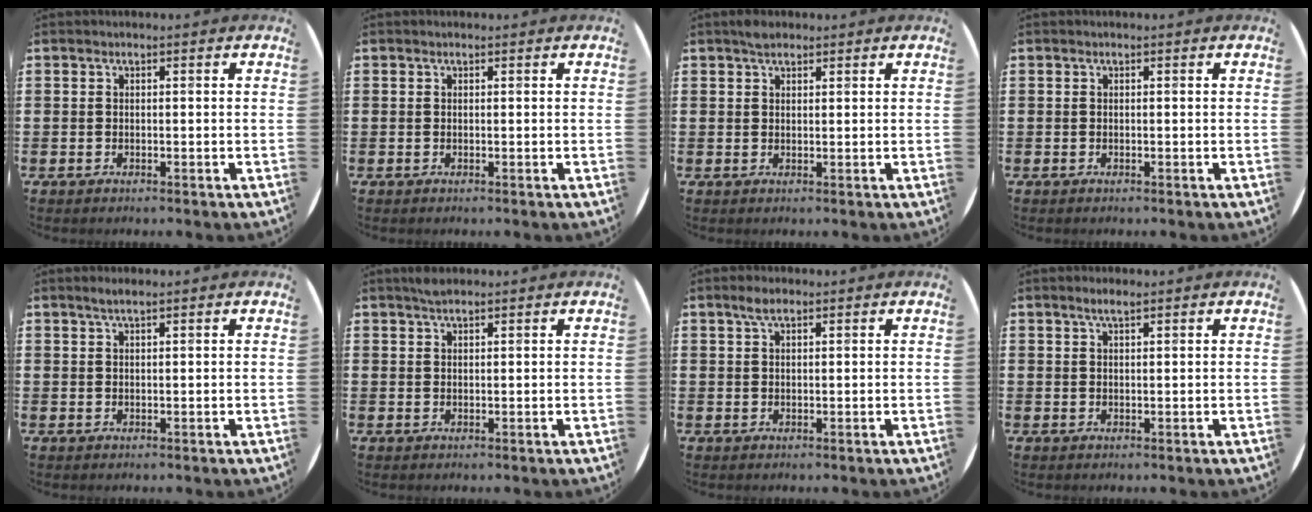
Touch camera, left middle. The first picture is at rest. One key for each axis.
{"total": 0.0}
{"total": 1.6, "fx": 1.3, "fy": 0.6, "fz": 0.5, "tx": -0.005, "ty": 0.000, "tz": 0.023}
{"total": 0.0}
{"total": 1.5, "fx": 1.1, "fy": 0.1, "fz": 0.9, "tx": -0.019, "ty": 0.003, "tz": 0.020}
{"total": 1.7, "fx": 1.4, "fy": 0.4, "fz": 0.7, "tx": -0.017, "ty": 0.003, "tz": 0.026}
{"total": 2.4, "fx": 1.6, "fy": 1.0, "fz": 1.5, "tx": -0.024, "ty": 0.004, "tz": 0.026}
{"total": 1.9, "fx": 1.4, "fy": 0.3, "fz": 1.3, "tx": -0.027, "ty": 0.004, "tz": 0.024}